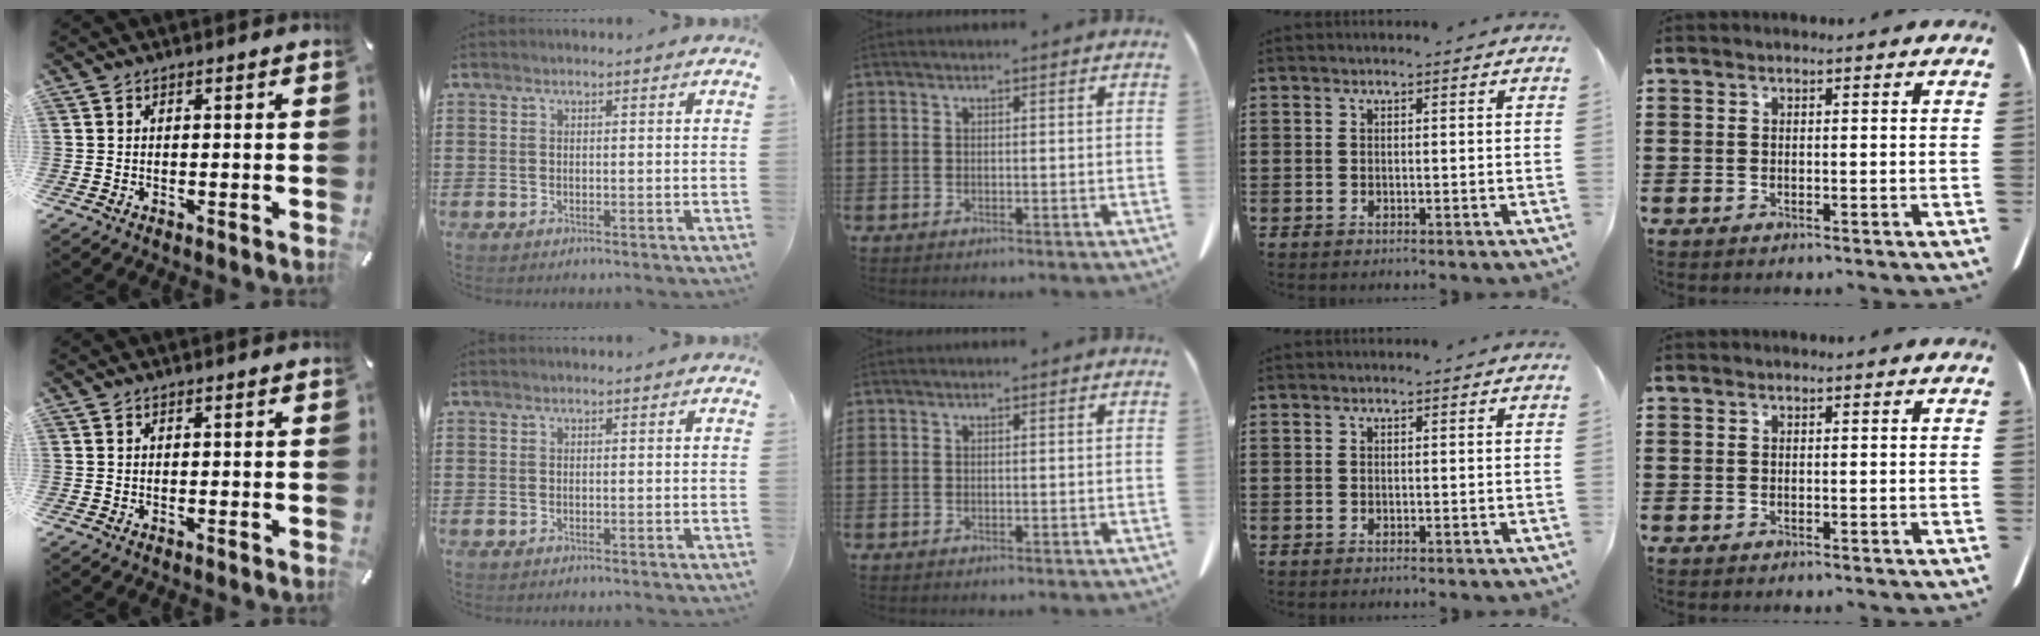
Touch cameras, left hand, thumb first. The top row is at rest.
{}